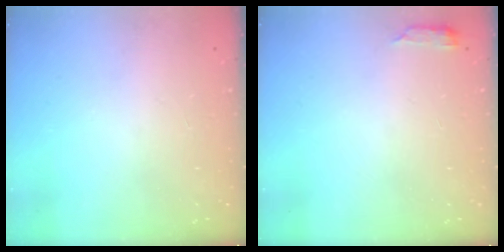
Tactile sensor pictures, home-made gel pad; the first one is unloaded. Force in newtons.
{"total": 2.9, "press": 2.9, "slide": 0.5}